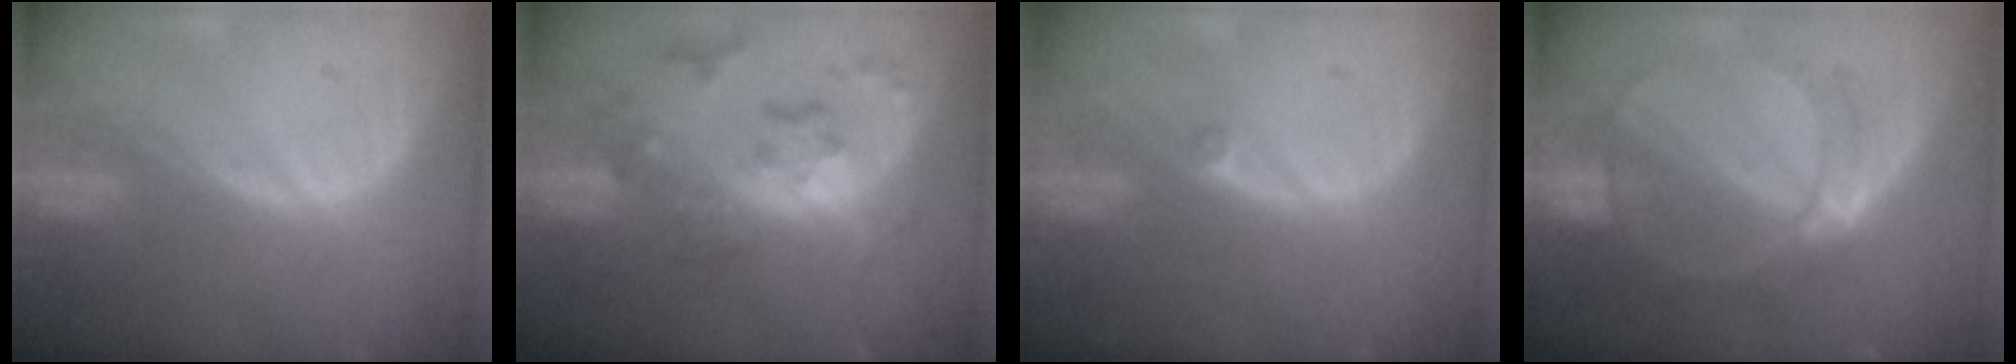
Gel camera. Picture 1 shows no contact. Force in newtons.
{"total": 8.2, "press": 7.2, "slide": 3.9}
{"total": 0.8, "press": 0.6, "slide": 0.4}
{"total": 7.1, "press": 6.4, "slide": 3.1}